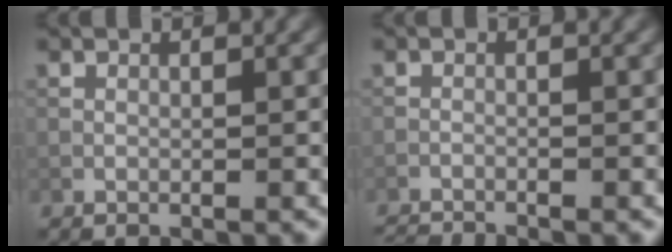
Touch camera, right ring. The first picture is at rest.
{"total": 2.7, "force": [-2.6, 0.0, 0.6], "torque": [-0.019, -0.013, -0.053]}